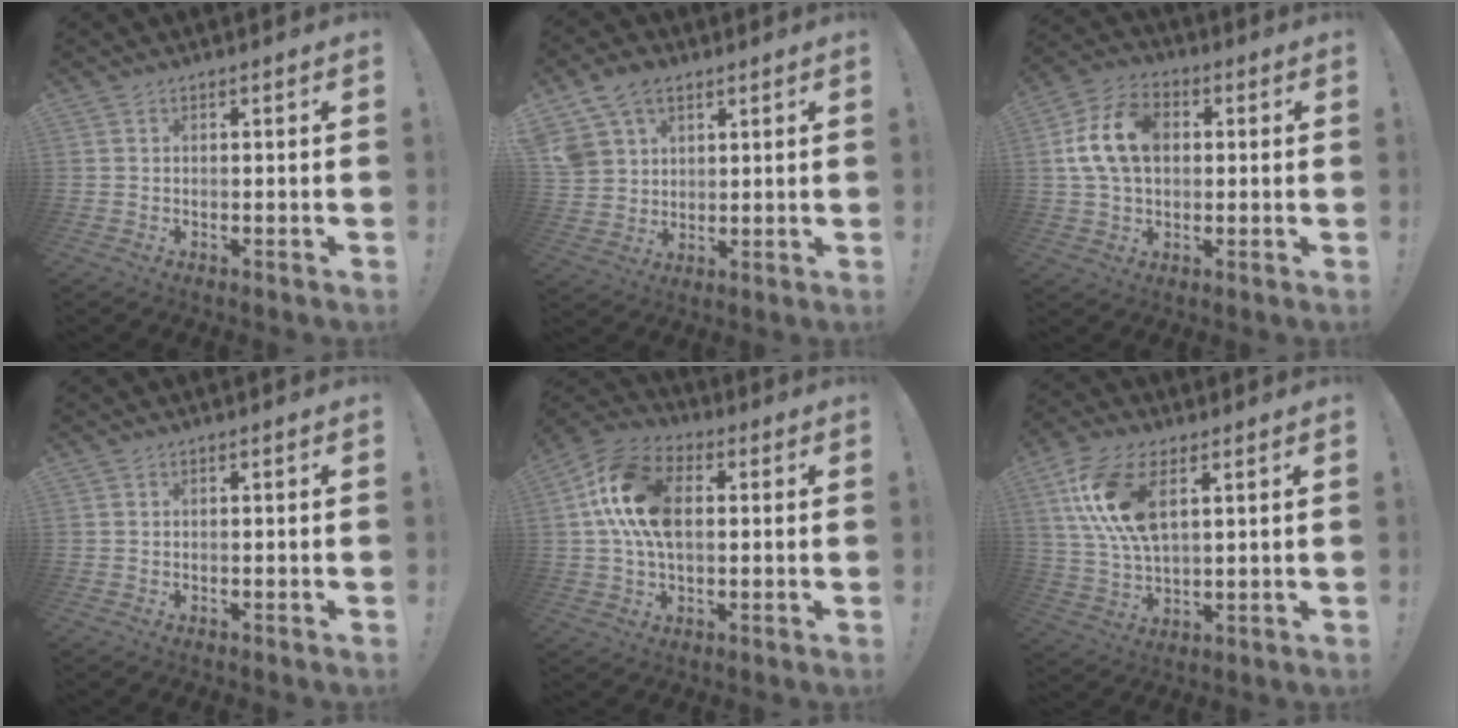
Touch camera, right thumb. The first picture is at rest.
{"total": 11.0, "force": [6.5, 7.5, 4.7], "torque": [-0.100, -0.021, 0.130]}
{"total": 14.8, "force": [2.5, 10.3, 10.3], "torque": [-0.192, 0.007, 0.046]}
{"total": 0.0}
{"total": 17.0, "force": [2.2, 10.8, 12.9], "torque": [-0.244, 0.011, 0.041]}
{"total": 14.8, "force": [5.6, 7.5, 11.4], "torque": [-0.241, -0.018, 0.102]}